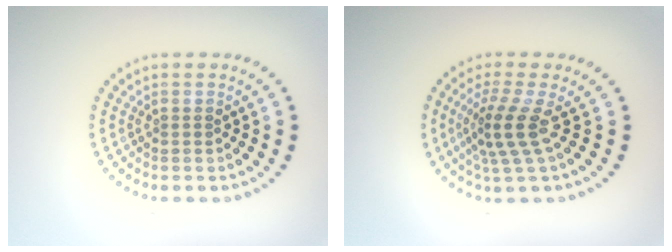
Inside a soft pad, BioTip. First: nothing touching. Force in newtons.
{"total": 3.5, "press": 2.4, "slide": 2.5}